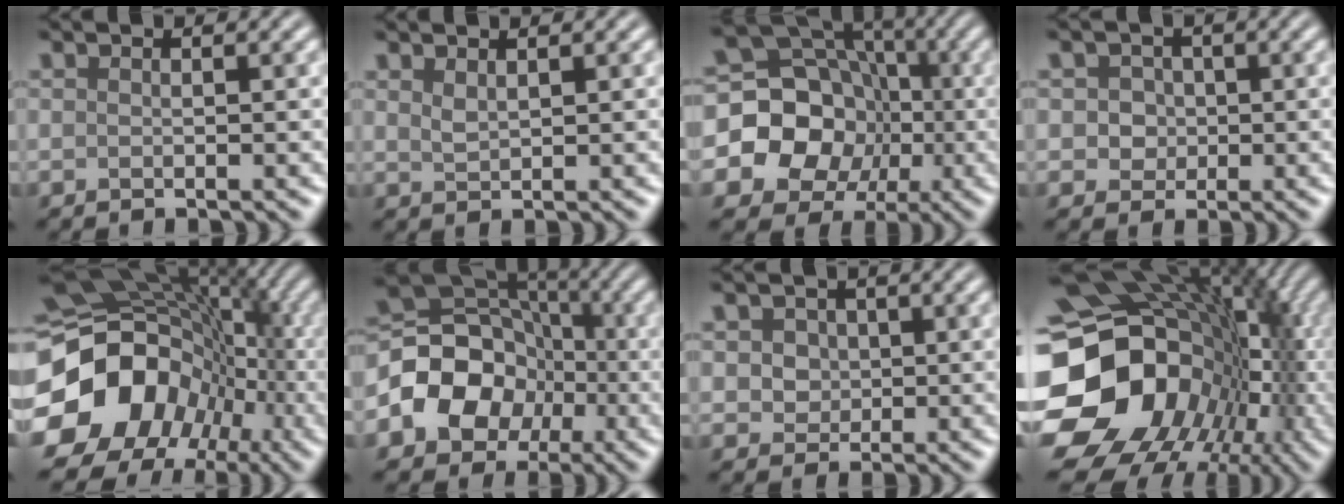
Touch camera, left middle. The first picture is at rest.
{"total": 1.0, "force": [0.8, 0.4, 0.5], "torque": [-0.016, 0.000, 0.020]}
{"total": 13.6, "force": [-1.4, 12.3, 5.6], "torque": [-0.121, 0.029, -0.050]}
{"total": 3.2, "force": [0.8, 2.8, 1.3], "torque": [0.002, 0.023, -0.004]}
{"total": 15.9, "force": [-3.1, 13.1, 8.6], "torque": [-0.185, -0.015, -0.046]}
{"total": 10.2, "force": [-2.5, 8.6, 5.0], "torque": [-0.088, 0.000, -0.072]}
{"total": 3.9, "force": [1.4, 3.2, 1.7], "torque": [-0.016, 0.023, 0.008]}
{"total": 17.2, "force": [-1.4, 14.2, 9.7], "torque": [-0.190, -0.002, -0.010]}